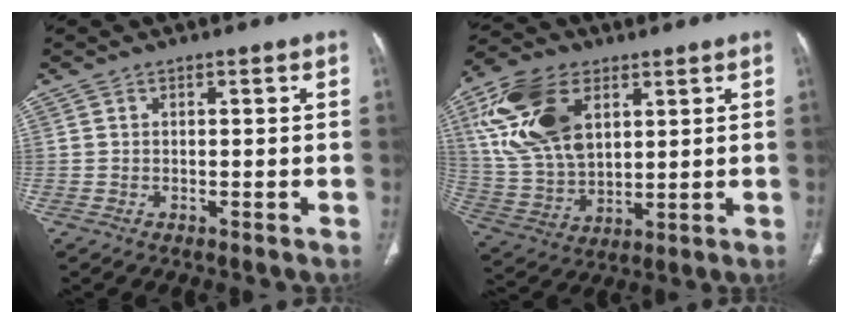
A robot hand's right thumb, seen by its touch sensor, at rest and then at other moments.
{"total": 18.4, "force": [6.8, 11.1, 12.9], "torque": [-0.244, -0.015, 0.137]}